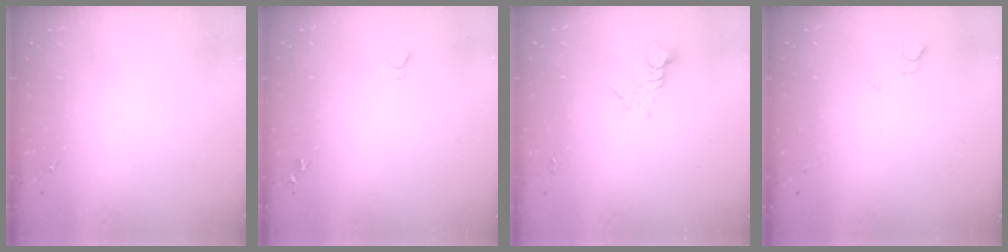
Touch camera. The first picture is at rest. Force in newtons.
{"total": 5.5, "press": 5.5, "slide": 0.7}
{"total": 4.2, "press": 4.2, "slide": 0.2}
{"total": 2.7, "press": 2.6, "slide": 0.3}